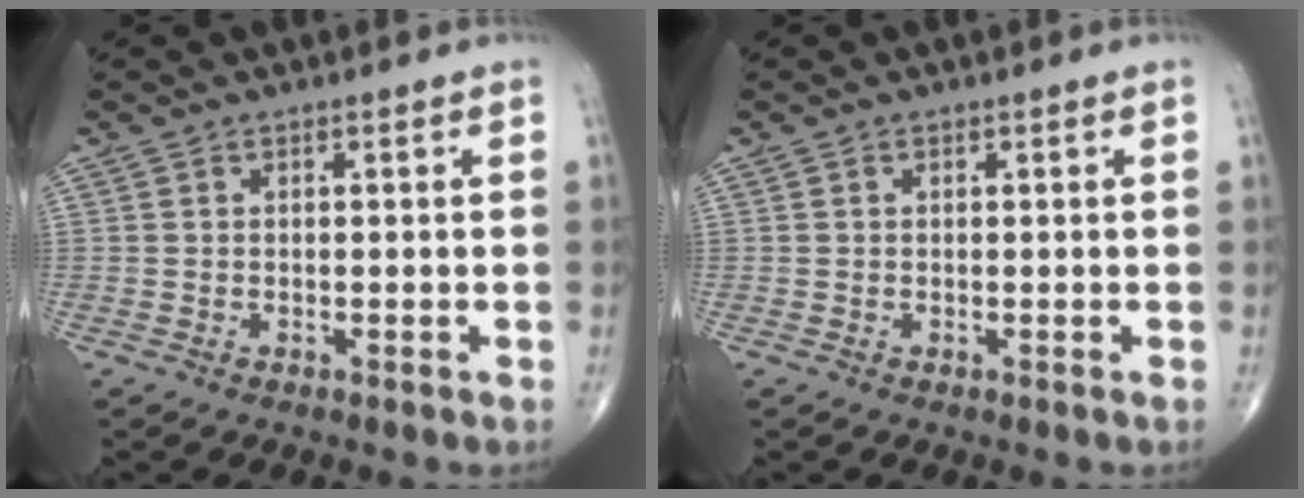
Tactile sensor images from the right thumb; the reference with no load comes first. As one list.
[{"total": 0.0}]